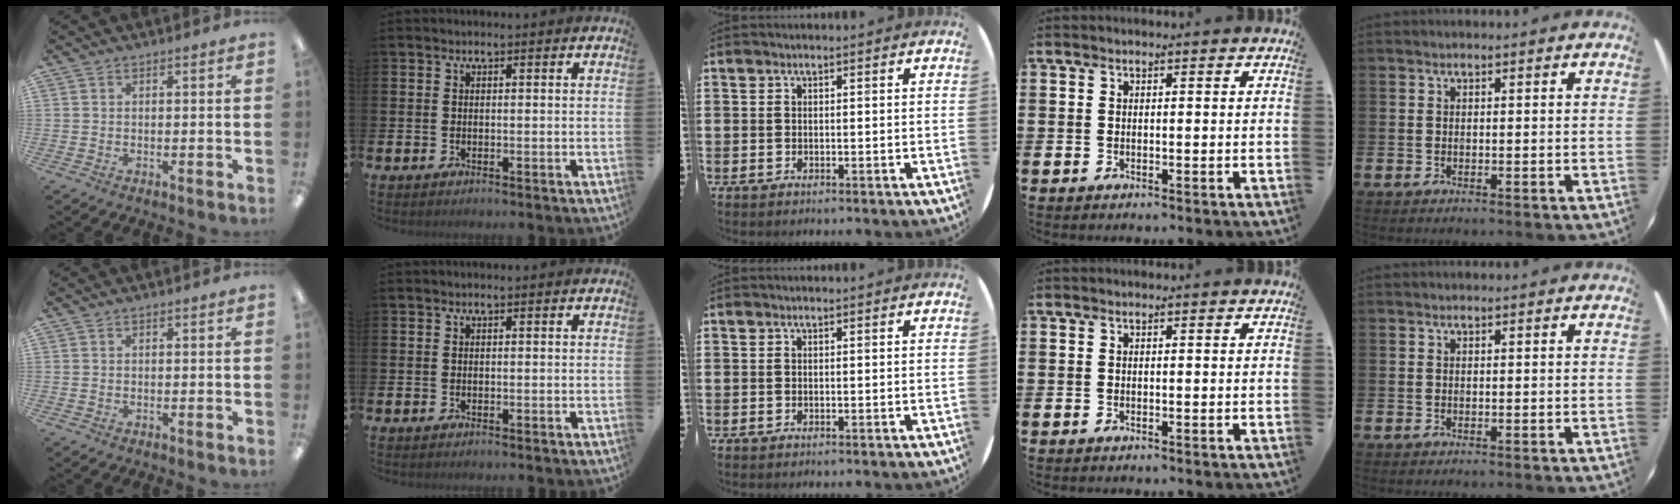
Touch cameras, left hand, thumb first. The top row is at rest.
{}